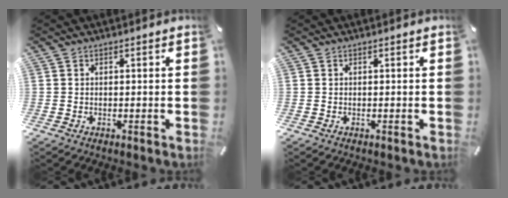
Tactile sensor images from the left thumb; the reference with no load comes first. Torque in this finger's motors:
{"motor_torque": [0.00, 0.00, -0.03, 0.03, 0.00]}